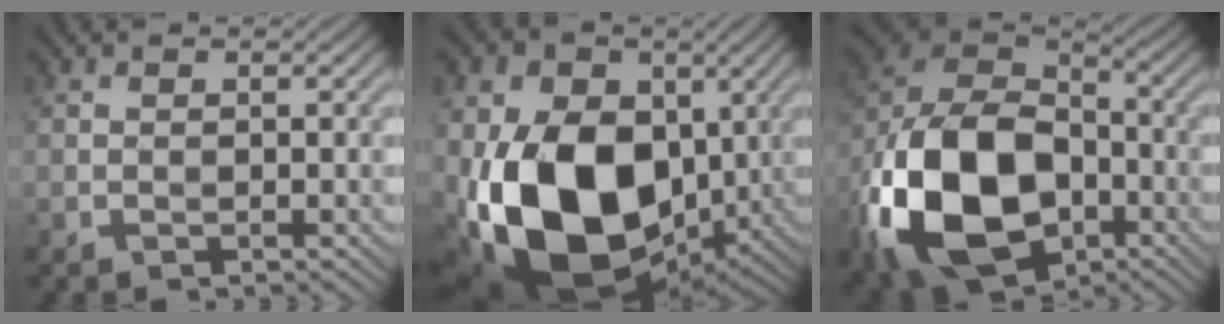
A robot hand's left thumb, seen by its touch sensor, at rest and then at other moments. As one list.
[{"total": 18.4, "force": [-2.3, 12.7, 13.1], "torque": [-0.275, -0.021, -0.047]}, {"total": 19.9, "force": [-7.0, 13.3, 13.0], "torque": [-0.309, -0.032, -0.137]}]